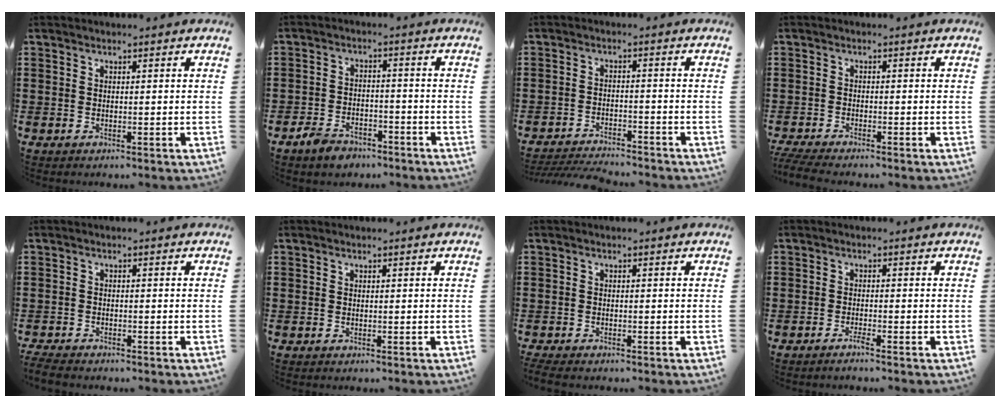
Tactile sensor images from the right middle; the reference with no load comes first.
{"total": 3.8, "force": [-3.3, 1.5, 1.2], "torque": [-0.036, 0.007, -0.070]}
{"total": 3.6, "force": [-3.6, 0.3, 0.5], "torque": [-0.018, 0.000, -0.078]}
{"total": 2.3, "force": [-2.1, 0.0, 0.8], "torque": [-0.029, -0.005, -0.047]}
{"total": 1.9, "force": [-1.9, 0.2, 0.4], "torque": [-0.017, -0.002, -0.042]}
{"total": 0.0}
{"total": 1.1, "force": [-1.0, 0.1, 0.2], "torque": [-0.007, -0.003, -0.019]}
{"total": 1.4, "force": [-1.1, -0.1, 0.9], "torque": [-0.016, -0.004, -0.020]}